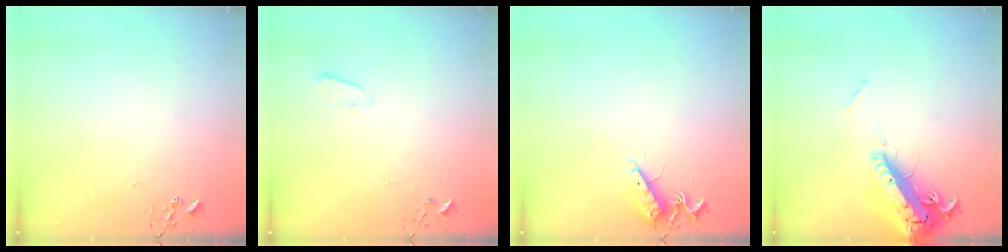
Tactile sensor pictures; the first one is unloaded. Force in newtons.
{"total": 2.9, "press": 2.9, "slide": 0.1}
{"total": 10.1, "press": 10.1, "slide": 0.9}
{"total": 19.7, "press": 19.2, "slide": 4.1}